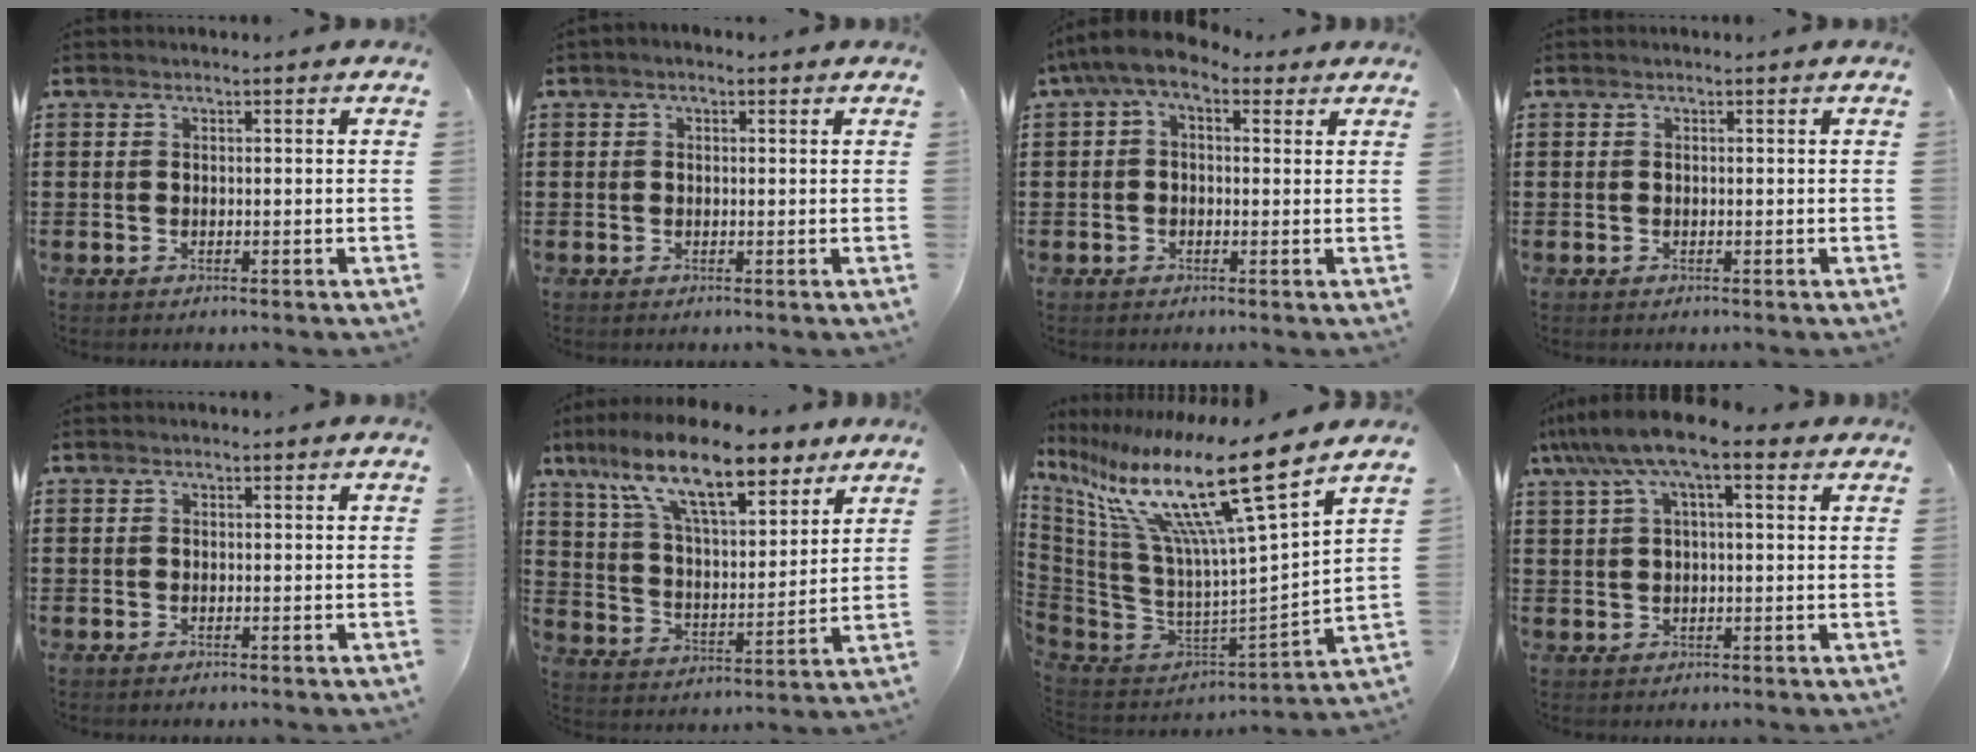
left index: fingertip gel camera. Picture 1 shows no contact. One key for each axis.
{"total": 0.8, "fx": 0.1, "fy": 0.6, "fz": 0.5, "tx": -0.010, "ty": 0.006, "tz": 0.001}
{"total": 5.1, "fx": 2.5, "fy": 2.2, "fz": 3.8, "tx": -0.087, "ty": -0.001, "tz": 0.040}
{"total": 0.0}
{"total": 0.0}
{"total": 15.0, "fx": 11.0, "fy": 3.6, "fz": 9.5, "tx": -0.206, "ty": -0.033, "tz": 0.192}
{"total": 17.8, "fx": 11.6, "fy": 1.7, "fz": 13.5, "tx": -0.279, "ty": -0.080, "tz": 0.176}
{"total": 8.6, "fx": 4.7, "fy": 1.9, "fz": 7.0, "tx": -0.143, "ty": 0.002, "tz": 0.084}